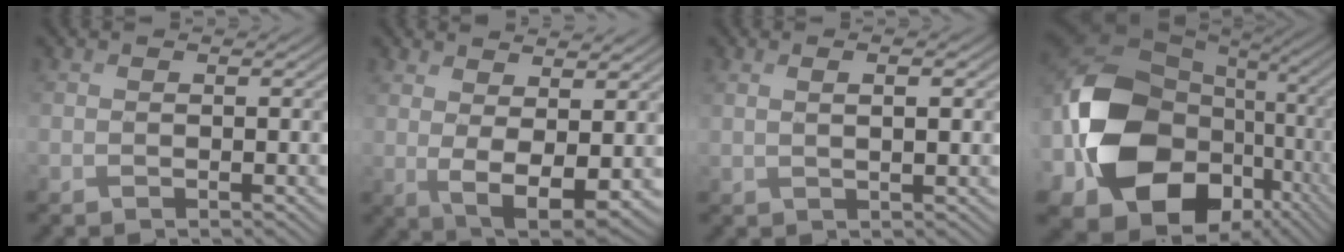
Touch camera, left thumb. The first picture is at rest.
{"total": 5.9, "force": [1.6, 2.3, 5.2], "torque": [-0.109, -0.009, 0.037]}
{"total": 2.8, "force": [1.0, 0.6, 2.6], "torque": [-0.036, -0.002, 0.018]}
{"total": 20.2, "force": [-3.3, 15.1, 13.0], "torque": [-0.292, -0.030, -0.050]}